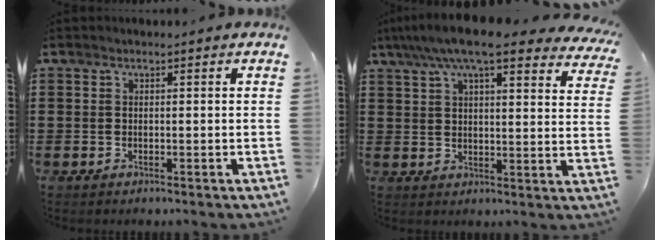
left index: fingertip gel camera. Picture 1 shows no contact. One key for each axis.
{"total": 9.7, "fx": 7.9, "fy": 1.4, "fz": 5.5, "tx": -0.124, "ty": -0.020, "tz": 0.139}